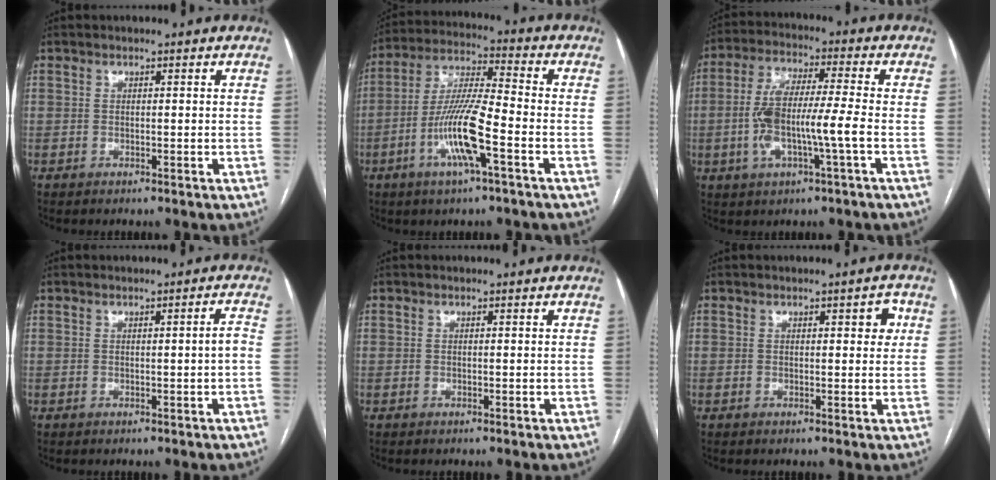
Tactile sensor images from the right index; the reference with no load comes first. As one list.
[{"total": 11.9, "force": [-4.3, 0.9, 11.0], "torque": [-0.222, -0.001, -0.084]}, {"total": 10.3, "force": [-2.2, 1.1, 10.0], "torque": [-0.204, 0.011, -0.043]}, {"total": 1.6, "force": [-0.3, -0.2, 1.5], "torque": [-0.021, 0.000, -0.002]}, {"total": 0.0}, {"total": 2.6, "force": [0.9, 1.1, 2.2], "torque": [-0.020, 0.007, 0.009]}]